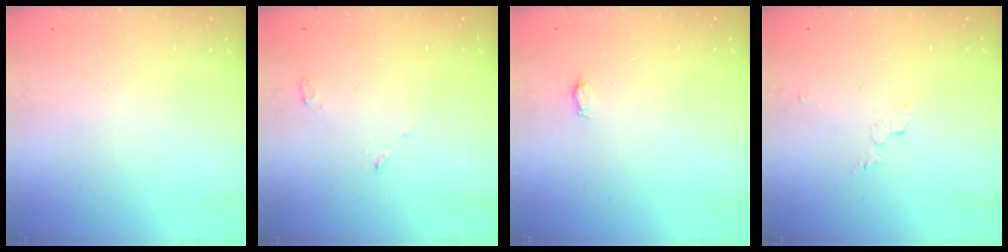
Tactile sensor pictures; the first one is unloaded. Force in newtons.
{"total": 2.7, "press": 2.6, "slide": 0.8}
{"total": 2.8, "press": 2.8, "slide": 0.3}
{"total": 3.5, "press": 3.5, "slide": 0.2}